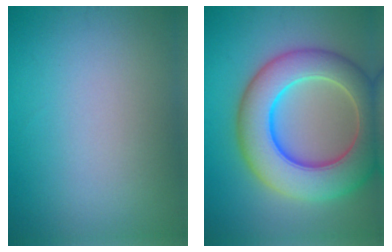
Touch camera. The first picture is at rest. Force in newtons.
{"total": 11.4, "press": 11.4, "slide": 0.3}